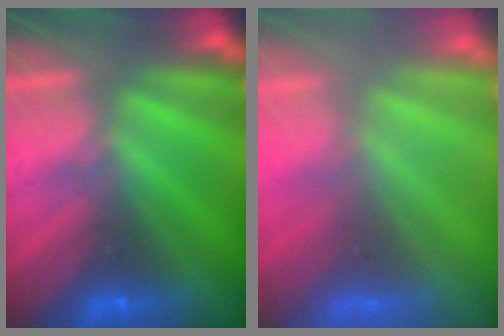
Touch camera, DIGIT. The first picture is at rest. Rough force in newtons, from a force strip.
{"total": 7.3}